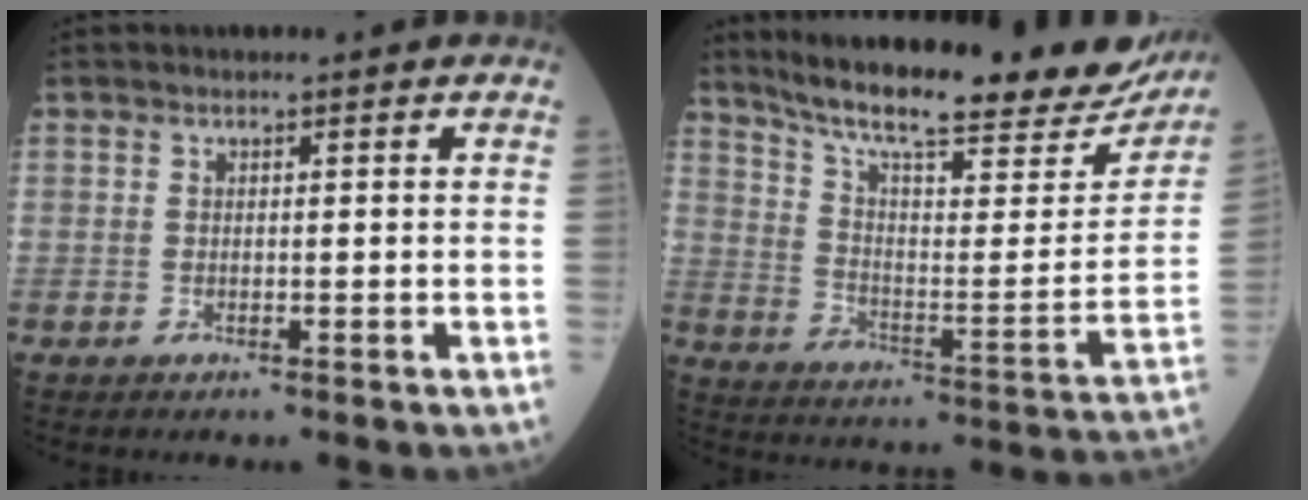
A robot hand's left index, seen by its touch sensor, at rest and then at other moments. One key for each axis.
{"total": 28.6, "fx": 24.4, "fy": 4.5, "fz": 14.1, "tx": -0.229, "ty": -0.050, "tz": 0.329}